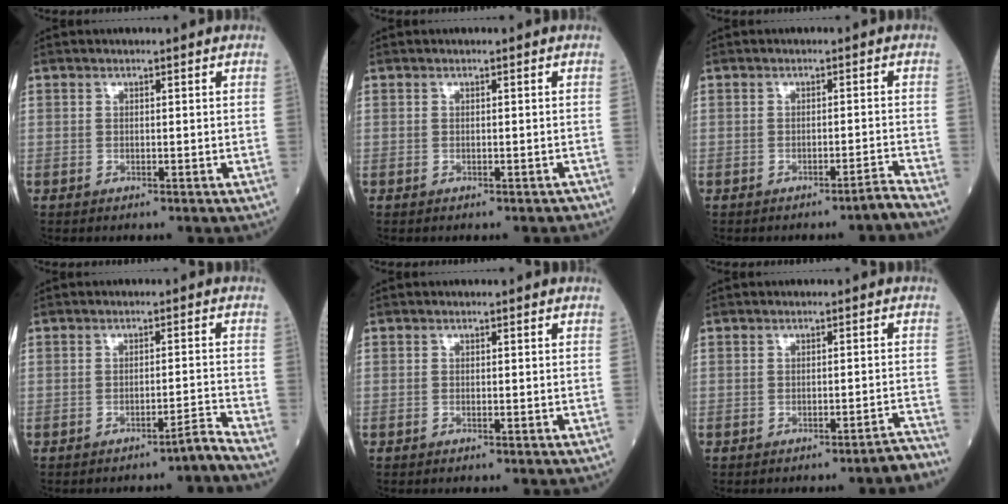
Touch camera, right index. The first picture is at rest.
{"total": 1.1, "force": [-0.9, 0.4, 0.4], "torque": [-0.006, -0.001, -0.011]}
{"total": 2.3, "force": [-2.0, -0.8, 0.9], "torque": [-0.008, 0.001, -0.032]}
{"total": 2.8, "force": [-2.5, -0.9, 1.0], "torque": [-0.008, -0.004, -0.040]}
{"total": 0.0}
{"total": 3.0, "force": [-2.7, -0.6, 1.1], "torque": [-0.004, 0.000, -0.036]}